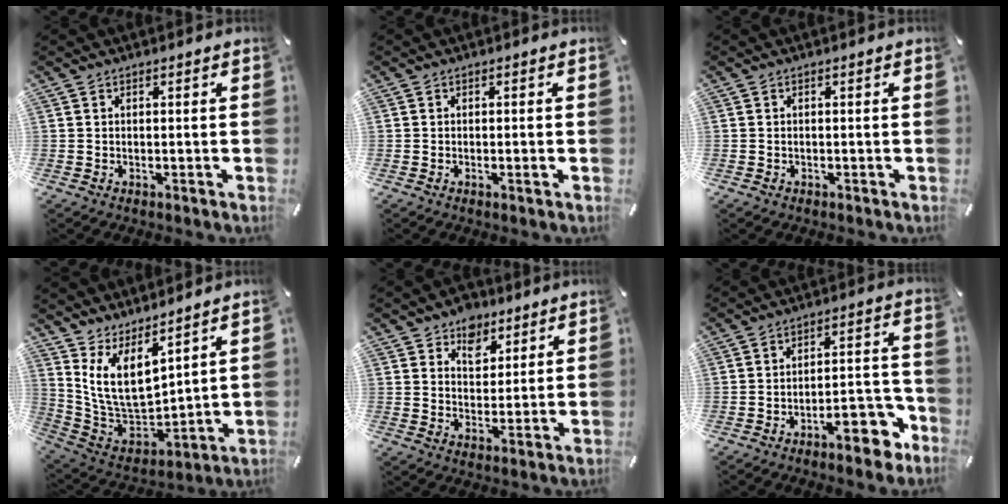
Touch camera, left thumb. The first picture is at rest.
{"total": 1.1, "force": [-0.4, 0.2, 1.0], "torque": [-0.018, -0.002, -0.007]}
{"total": 0.7, "force": [-0.3, 0.5, 0.3], "torque": [-0.006, 0.003, -0.007]}
{"total": 12.3, "force": [7.0, 6.9, 7.4], "torque": [-0.173, -0.059, 0.137]}
{"total": 6.9, "force": [4.4, 5.0, 1.7], "torque": [-0.014, -0.021, 0.076]}
{"total": 11.6, "force": [-7.4, 4.6, 7.6], "torque": [-0.077, 0.047, -0.127]}